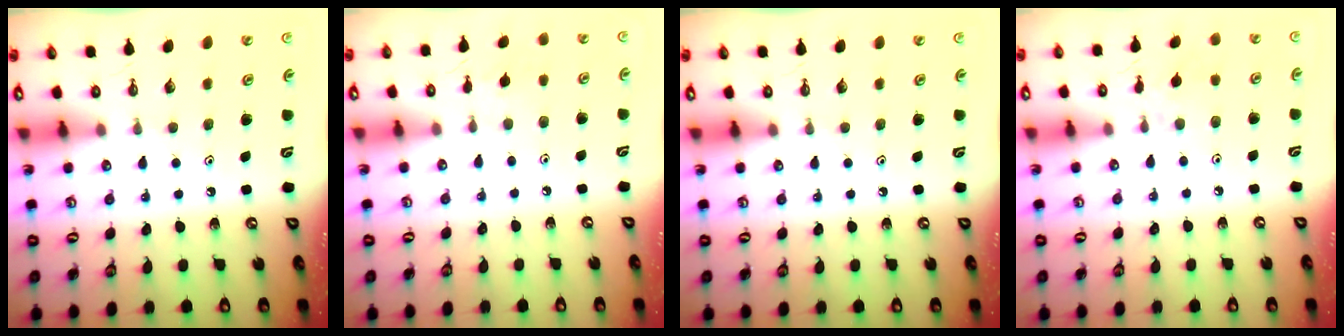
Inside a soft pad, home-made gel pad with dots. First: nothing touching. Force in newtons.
{"total": 2.4, "press": 2.4, "slide": 0.6}
{"total": 0.0}
{"total": 2.3, "press": 2.3, "slide": 0.4}